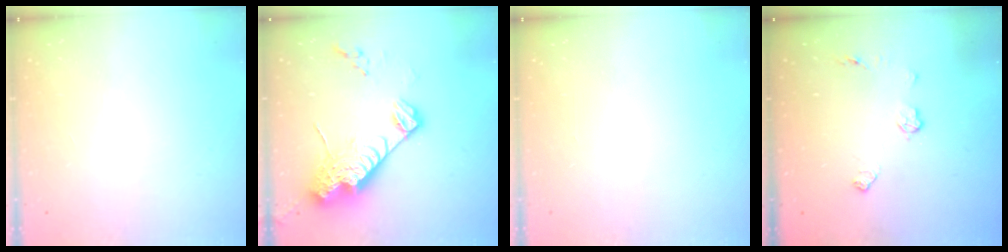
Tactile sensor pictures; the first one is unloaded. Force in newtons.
{"total": 17.4, "press": 17.3, "slide": 1.7}
{"total": 0.0}
{"total": 6.3, "press": 6.3, "slide": 0.3}